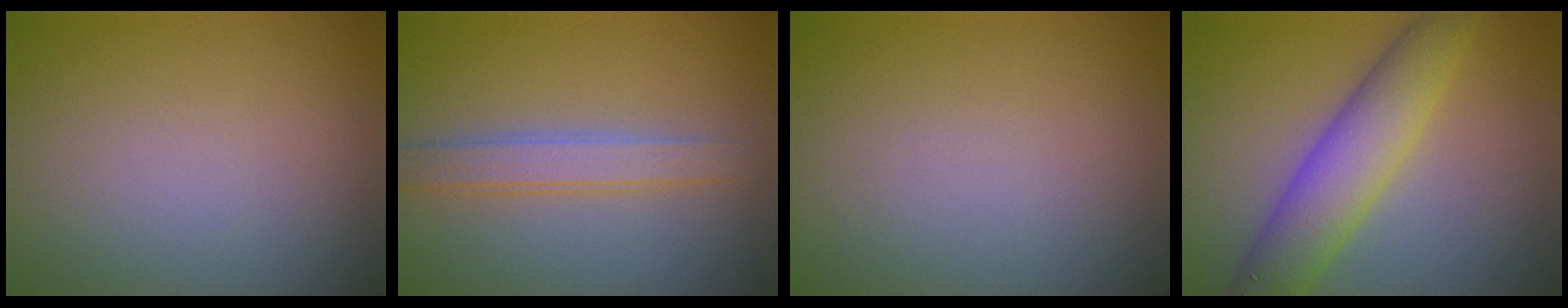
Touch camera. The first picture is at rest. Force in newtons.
{"total": 2.8, "press": 2.8, "slide": 0.1}
{"total": 0.0}
{"total": 6.1, "press": 6.1, "slide": 0.2}